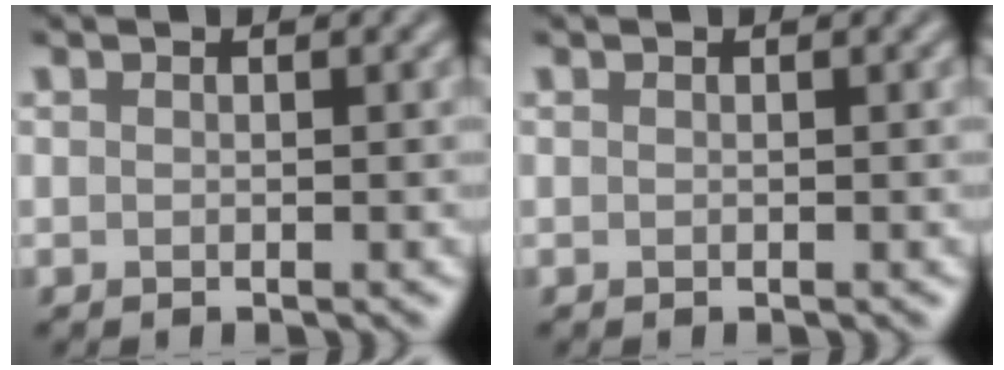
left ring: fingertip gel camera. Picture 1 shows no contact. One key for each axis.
{"total": 0.0}